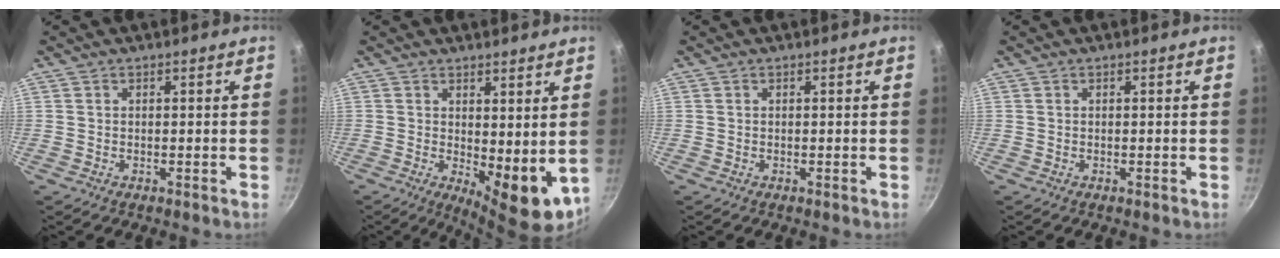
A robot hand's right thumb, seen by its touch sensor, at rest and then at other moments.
{"total": 9.3, "force": [1.0, 4.1, 8.3], "torque": [-0.096, -0.018, 0.026]}
{"total": 0.0}
{"total": 0.0}